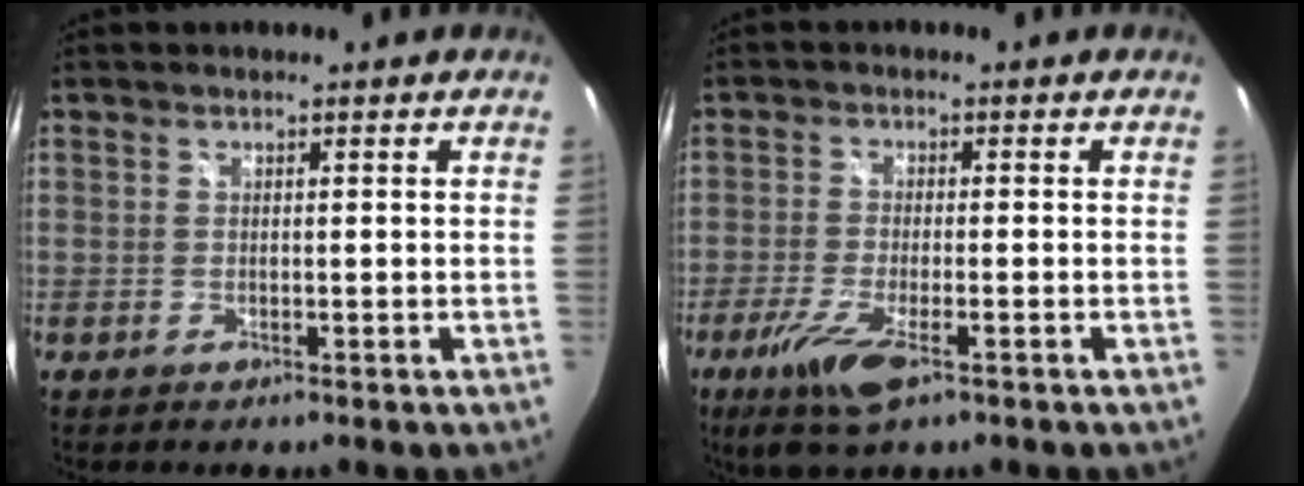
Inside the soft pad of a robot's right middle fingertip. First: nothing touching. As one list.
[{"total": 8.0, "force": [-4.6, 1.8, 6.3], "torque": [-0.146, -0.027, -0.085]}]